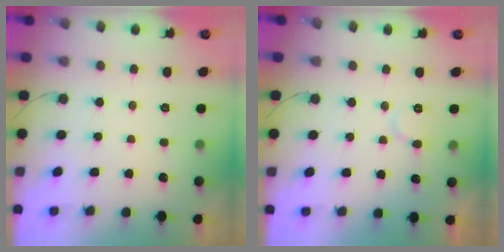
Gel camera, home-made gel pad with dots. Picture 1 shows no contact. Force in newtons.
{"total": 7.1, "press": 7.1, "slide": 0.6}